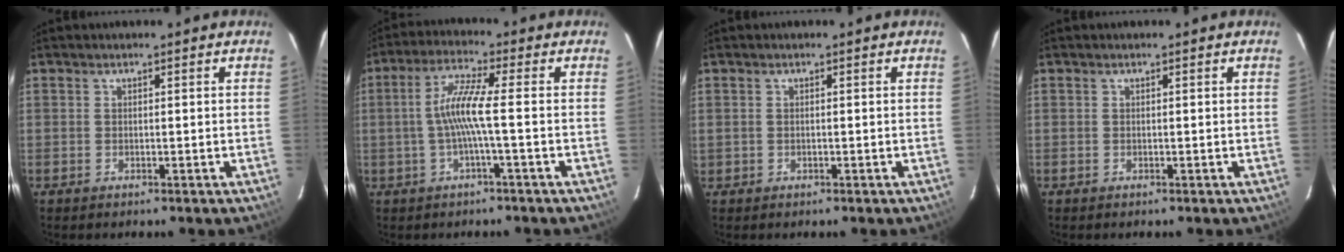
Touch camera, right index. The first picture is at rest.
{"total": 6.7, "force": [-1.0, -0.4, 6.6], "torque": [-0.147, 0.007, -0.018]}
{"total": 0.5, "force": [0.0, 0.4, 0.3], "torque": [-0.007, 0.001, 0.000]}
{"total": 0.0}